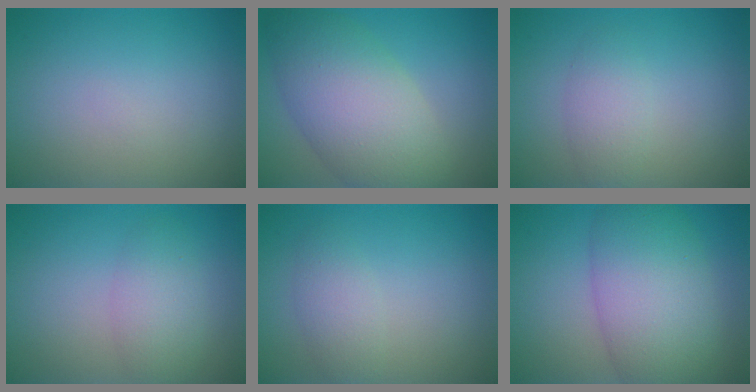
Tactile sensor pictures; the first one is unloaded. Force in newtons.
{"total": 9.0, "press": 9.0, "slide": 0.3}
{"total": 2.1, "press": 2.1, "slide": 0.1}
{"total": 2.9, "press": 2.9, "slide": 0.2}
{"total": 2.1, "press": 2.1, "slide": 0.1}
{"total": 8.7, "press": 8.7, "slide": 0.5}